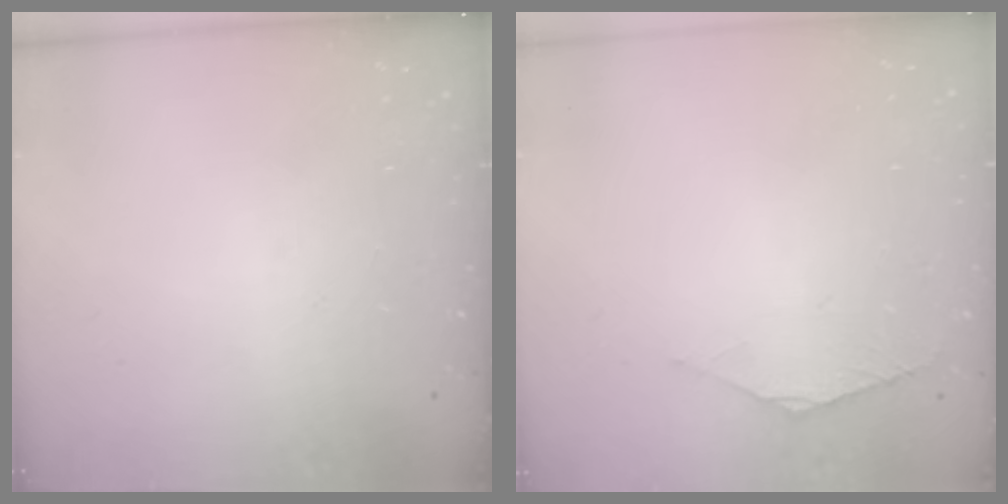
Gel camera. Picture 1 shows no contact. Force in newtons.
{"total": 2.1, "press": 2.1, "slide": 0.6}